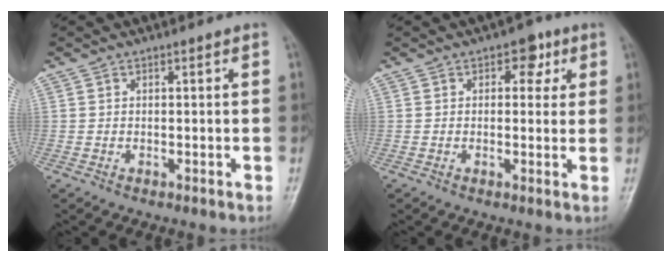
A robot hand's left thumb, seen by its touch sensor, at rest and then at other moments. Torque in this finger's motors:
{"motor_torque": [-0.35, -0.24, -0.27, 0.20, 0.08]}